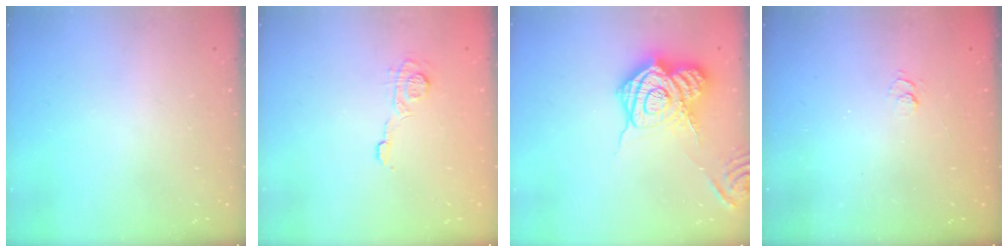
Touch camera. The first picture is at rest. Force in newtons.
{"total": 8.1, "press": 8.1, "slide": 0.7}
{"total": 18.9, "press": 18.9, "slide": 1.5}
{"total": 2.7, "press": 2.2, "slide": 1.5}